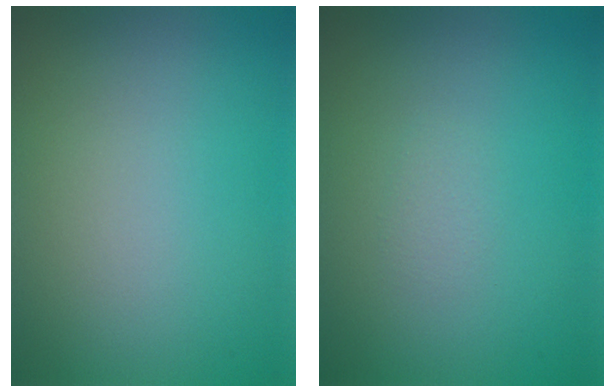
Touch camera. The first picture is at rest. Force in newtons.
{"total": 0.6, "press": 0.6, "slide": 0.1}